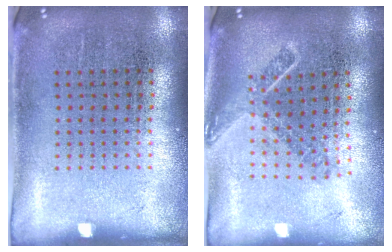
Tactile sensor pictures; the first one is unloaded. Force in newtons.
{"total": 1.8, "press": 1.3, "slide": 1.3}